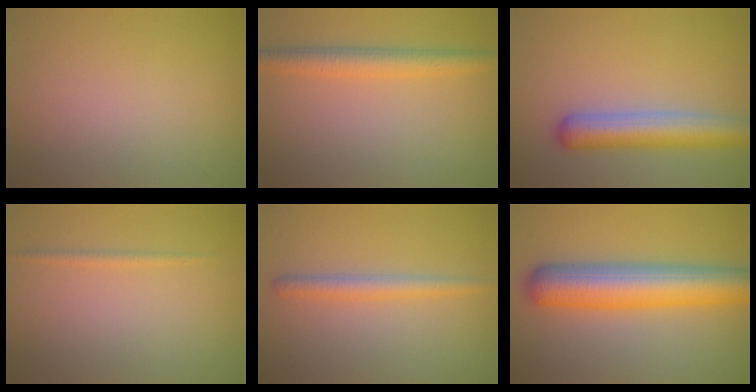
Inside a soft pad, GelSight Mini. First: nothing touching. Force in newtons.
{"total": 3.4, "press": 3.4, "slide": 0.2}
{"total": 5.6, "press": 5.6, "slide": 0.2}
{"total": 0.8, "press": 0.8, "slide": 0.1}
{"total": 2.2, "press": 2.2, "slide": 0.2}
{"total": 8.7, "press": 8.7, "slide": 0.2}